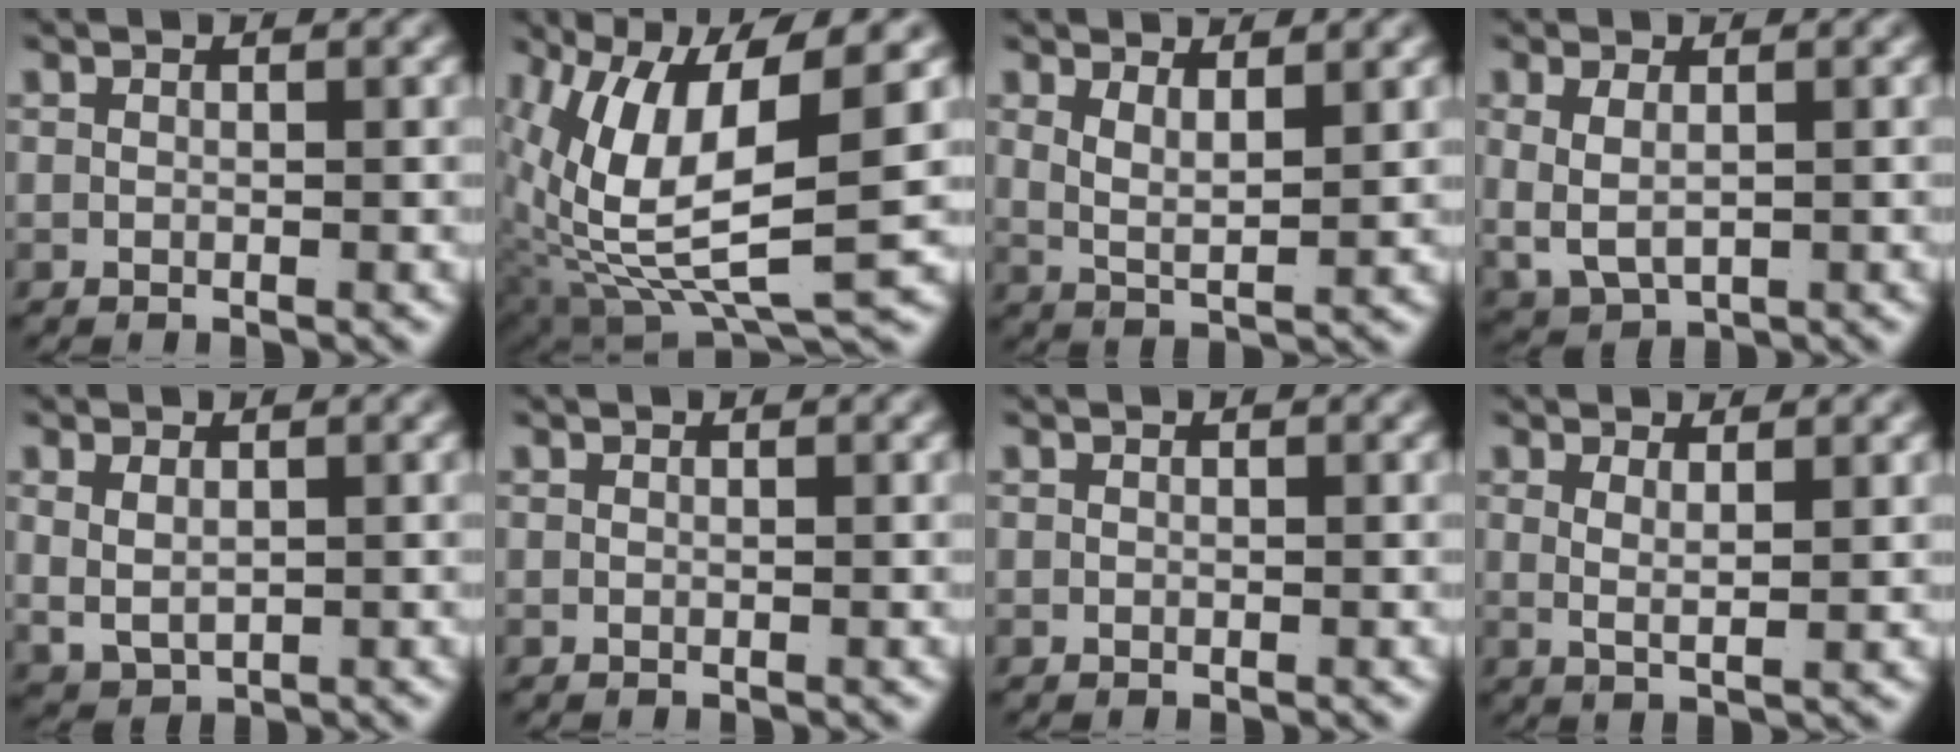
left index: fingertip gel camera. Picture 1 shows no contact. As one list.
[{"total": 13.0, "force": [-0.5, 7.9, 10.3], "torque": [-0.200, -0.039, 0.012]}, {"total": 3.1, "force": [1.3, 1.6, 2.3], "torque": [-0.049, -0.012, 0.025]}, {"total": 4.9, "force": [0.2, 3.9, 2.9], "torque": [-0.079, -0.018, 0.017]}, {"total": 3.2, "force": [0.5, 2.5, 1.9], "torque": [-0.049, -0.017, 0.025]}, {"total": 0.0}, {"total": 0.0}, {"total": 2.1, "force": [0.9, 0.1, 1.9], "torque": [-0.036, -0.014, 0.026]}]